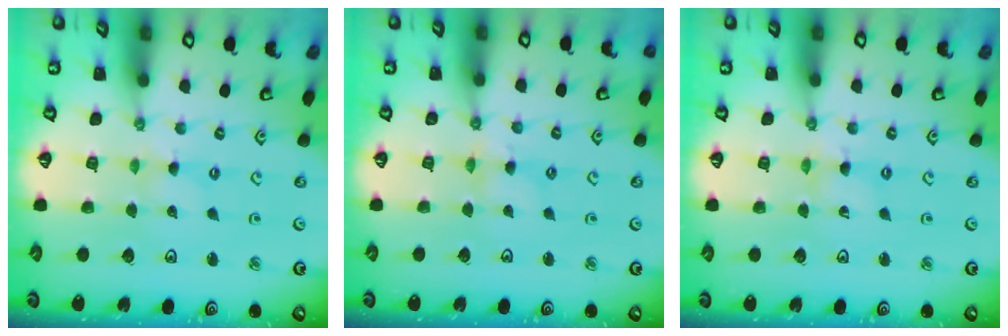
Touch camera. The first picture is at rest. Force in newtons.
{"total": 2.3, "press": 2.2, "slide": 0.4}
{"total": 0.7, "press": 0.7, "slide": 0.2}